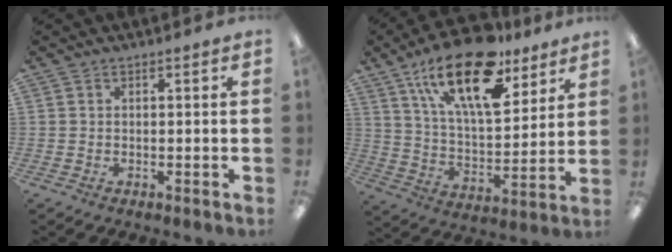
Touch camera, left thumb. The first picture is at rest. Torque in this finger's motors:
{"motor_torque": [0.63, 0.80, 1.65, -1.14, 0.54]}